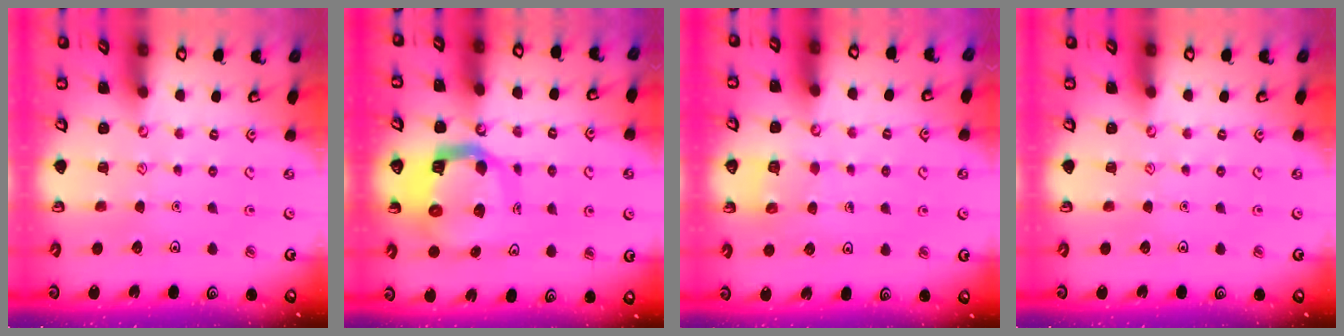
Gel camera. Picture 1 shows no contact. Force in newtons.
{"total": 11.1, "press": 11.0, "slide": 1.5}
{"total": 2.6, "press": 2.6, "slide": 0.1}
{"total": 0.0}